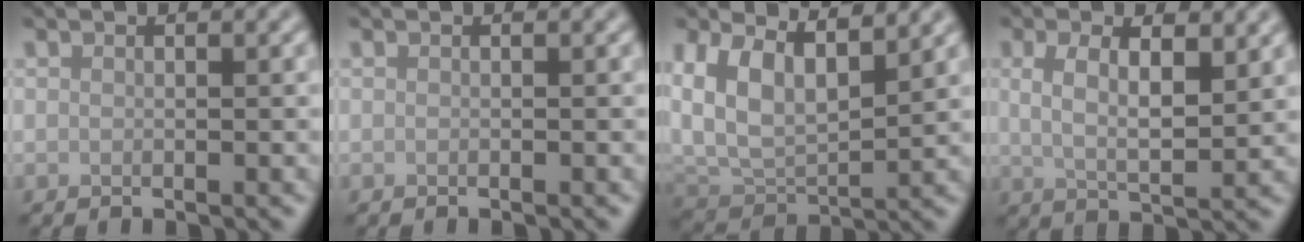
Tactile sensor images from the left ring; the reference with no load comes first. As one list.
[{"total": 0.0}, {"total": 8.6, "force": [4.2, 4.7, 5.8], "torque": [-0.106, 0.000, 0.074]}, {"total": 4.6, "force": [1.6, 1.7, 4.0], "torque": [-0.080, -0.002, 0.031]}]